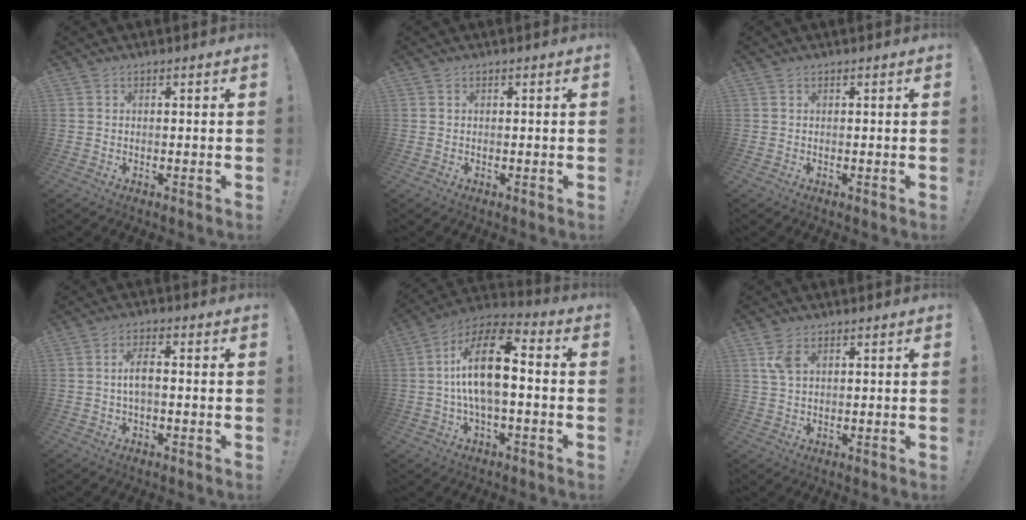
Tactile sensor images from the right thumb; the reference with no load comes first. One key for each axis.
{"total": 0.0}
{"total": 0.0}
{"total": 4.9, "fx": -0.4, "fy": 1.7, "fz": 4.6, "tx": -0.084, "ty": 0.003, "tz": -0.009}
{"total": 16.7, "fx": 0.5, "fy": 6.7, "fz": 15.2, "tx": -0.267, "ty": 0.005, "tz": 0.004}
{"total": 4.9, "fx": 2.3, "fy": 2.5, "fz": 3.5, "tx": -0.055, "ty": -0.005, "tz": 0.041}